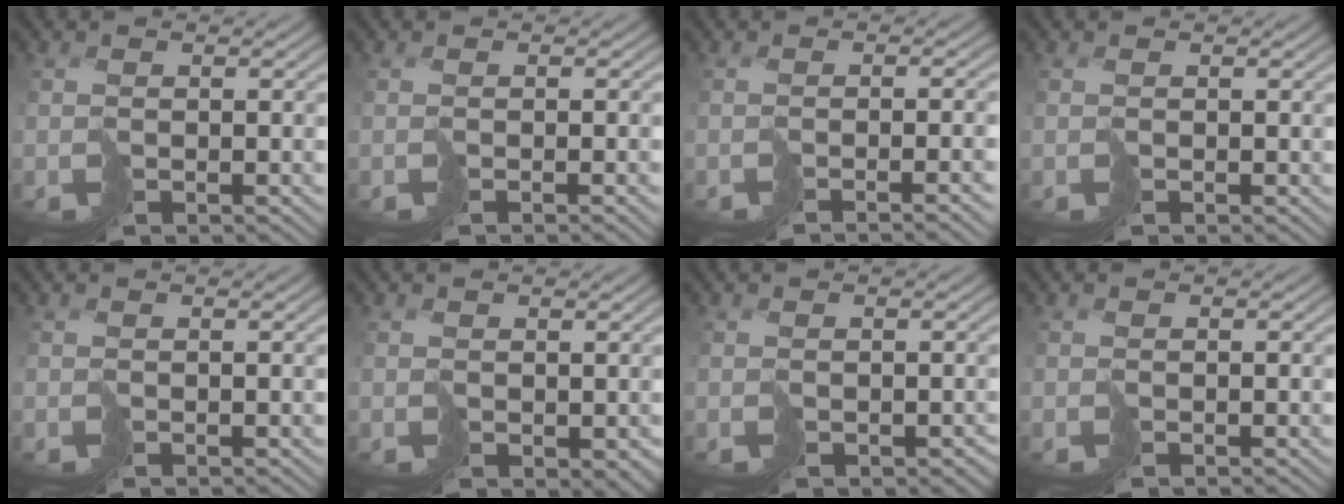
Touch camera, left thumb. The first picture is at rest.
{"total": 1.0, "force": [-0.9, -0.4, 0.3], "torque": [-0.001, 0.003, -0.014]}
{"total": 3.4, "force": [-2.2, -0.2, 2.6], "torque": [-0.013, -0.005, -0.027]}
{"total": 0.0}
{"total": 0.5, "force": [0.2, -0.1, 0.5], "torque": [-0.011, 0.000, 0.005]}
{"total": 2.2, "force": [0.4, 1.6, 1.4], "torque": [-0.033, -0.005, 0.012]}
{"total": 1.3, "force": [-0.2, 1.0, 0.7], "torque": [-0.007, -0.004, -0.002]}
{"total": 0.0}